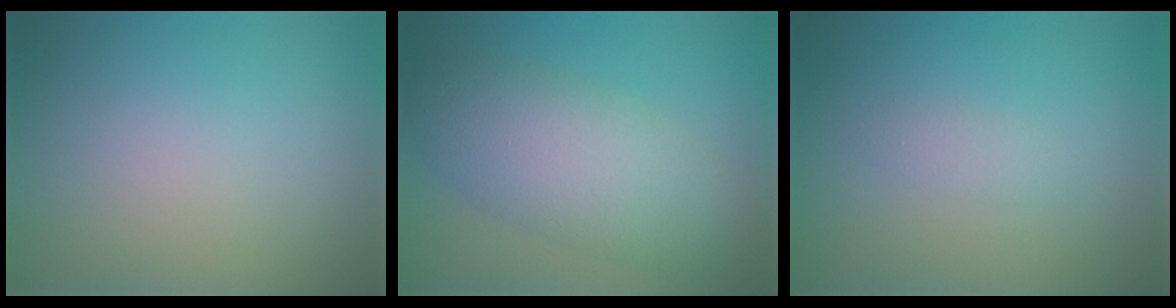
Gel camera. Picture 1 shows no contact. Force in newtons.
{"total": 6.5, "press": 6.5, "slide": 0.1}
{"total": 0.9, "press": 0.9, "slide": 0.0}